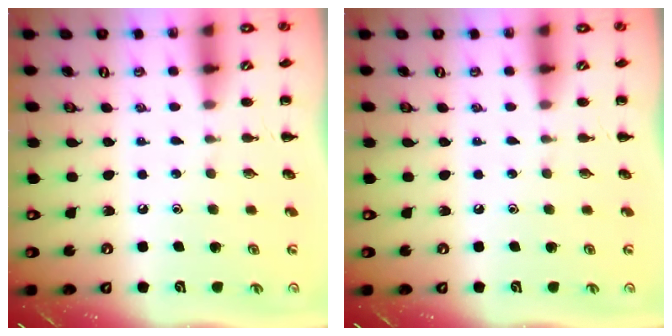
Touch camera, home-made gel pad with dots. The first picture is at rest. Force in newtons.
{"total": 0.0}